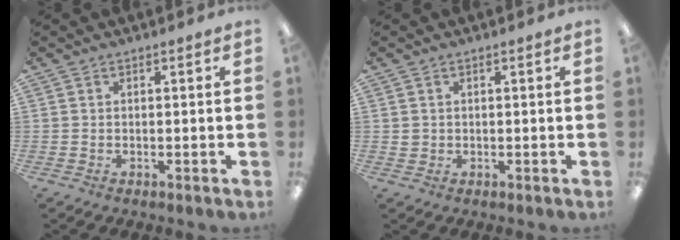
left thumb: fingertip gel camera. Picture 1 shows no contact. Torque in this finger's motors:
{"motor_torque": [-0.22, 0.08, -0.31, 0.30, 0.00]}